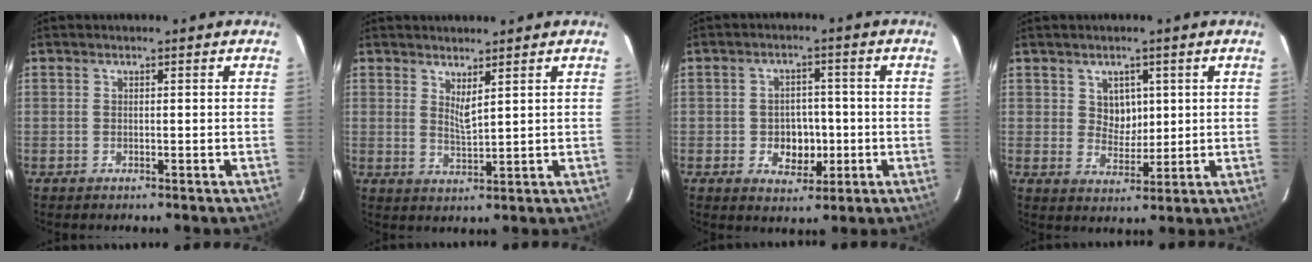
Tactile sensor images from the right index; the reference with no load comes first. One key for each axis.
{"total": 3.1, "fx": 2.2, "fy": 0.4, "fz": 2.2, "tx": -0.038, "ty": -0.007, "tz": 0.036}
{"total": 6.0, "fx": -1.3, "fy": 4.9, "fz": 3.2, "tx": -0.062, "ty": 0.008, "tz": -0.010}
{"total": 4.3, "fx": 1.6, "fy": 3.7, "fz": 1.6, "tx": -0.022, "ty": 0.004, "tz": 0.034}